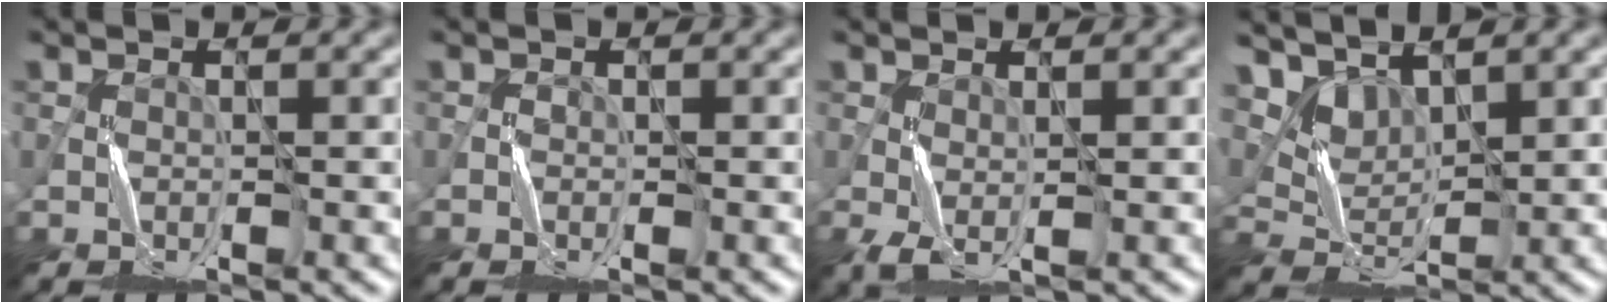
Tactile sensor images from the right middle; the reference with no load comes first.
{"total": 0.6, "force": [-0.4, 0.5, 0.1], "torque": [-0.002, 0.002, -0.007]}
{"total": 1.4, "force": [0.0, 0.5, 1.3], "torque": [-0.040, -0.004, 0.001]}
{"total": 4.0, "force": [3.2, 1.8, 1.5], "torque": [-0.047, -0.007, 0.063]}